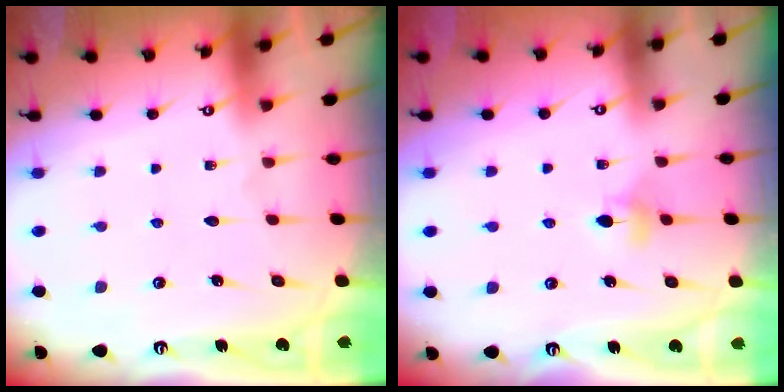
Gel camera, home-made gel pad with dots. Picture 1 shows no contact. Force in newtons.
{"total": 4.3, "press": 4.2, "slide": 0.7}